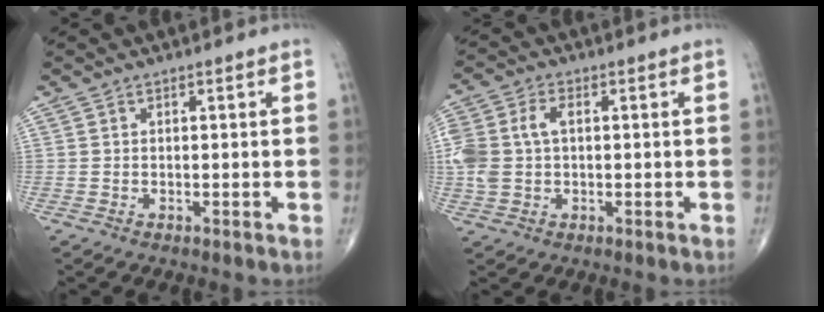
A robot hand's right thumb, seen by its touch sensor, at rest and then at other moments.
{"total": 8.9, "force": [0.8, 5.8, 6.6], "torque": [-0.167, 0.022, 0.019]}